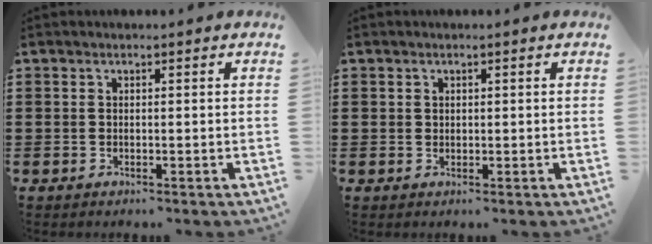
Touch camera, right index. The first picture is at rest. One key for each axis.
{"total": 0.8, "fx": 0.4, "fy": 0.7, "fz": 0.2, "tx": -0.005, "ty": 0.002, "tz": 0.009}